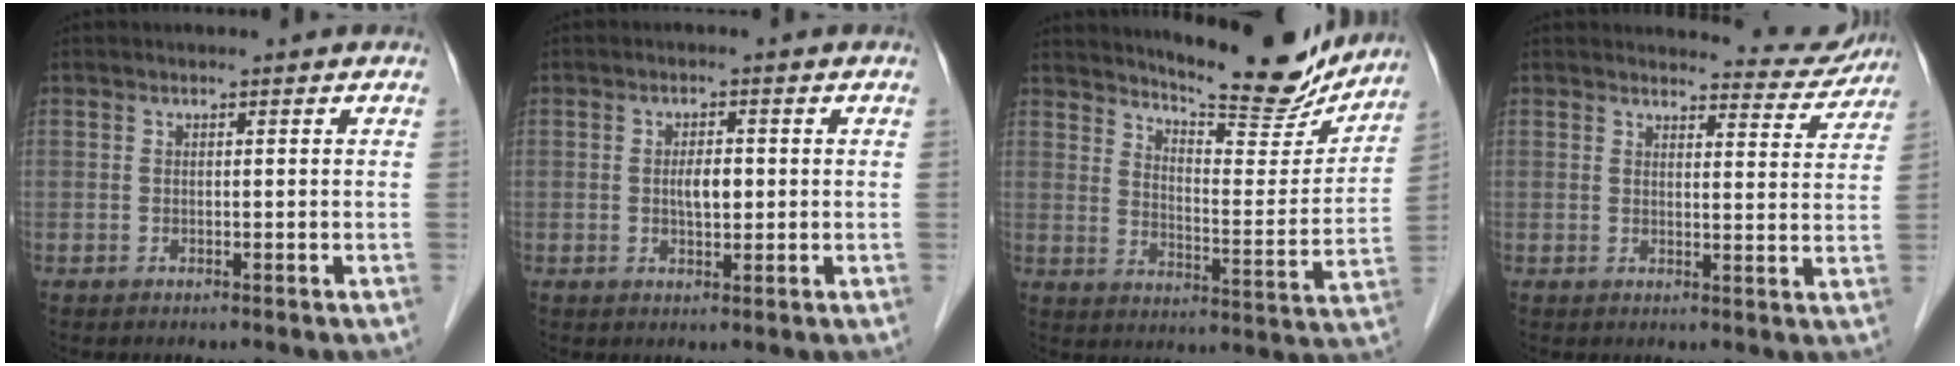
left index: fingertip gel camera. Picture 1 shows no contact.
{"total": 2.8, "force": [-0.1, 1.2, 2.5], "torque": [-0.046, -0.002, 0.000]}
{"total": 16.2, "force": [15.0, 2.3, 5.6], "torque": [-0.083, -0.043, 0.202]}
{"total": 6.2, "force": [6.2, 0.8, -0.5], "torque": [0.011, -0.024, 0.060]}